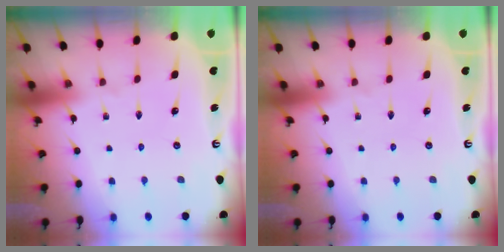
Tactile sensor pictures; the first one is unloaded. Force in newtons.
{"total": 0.0}